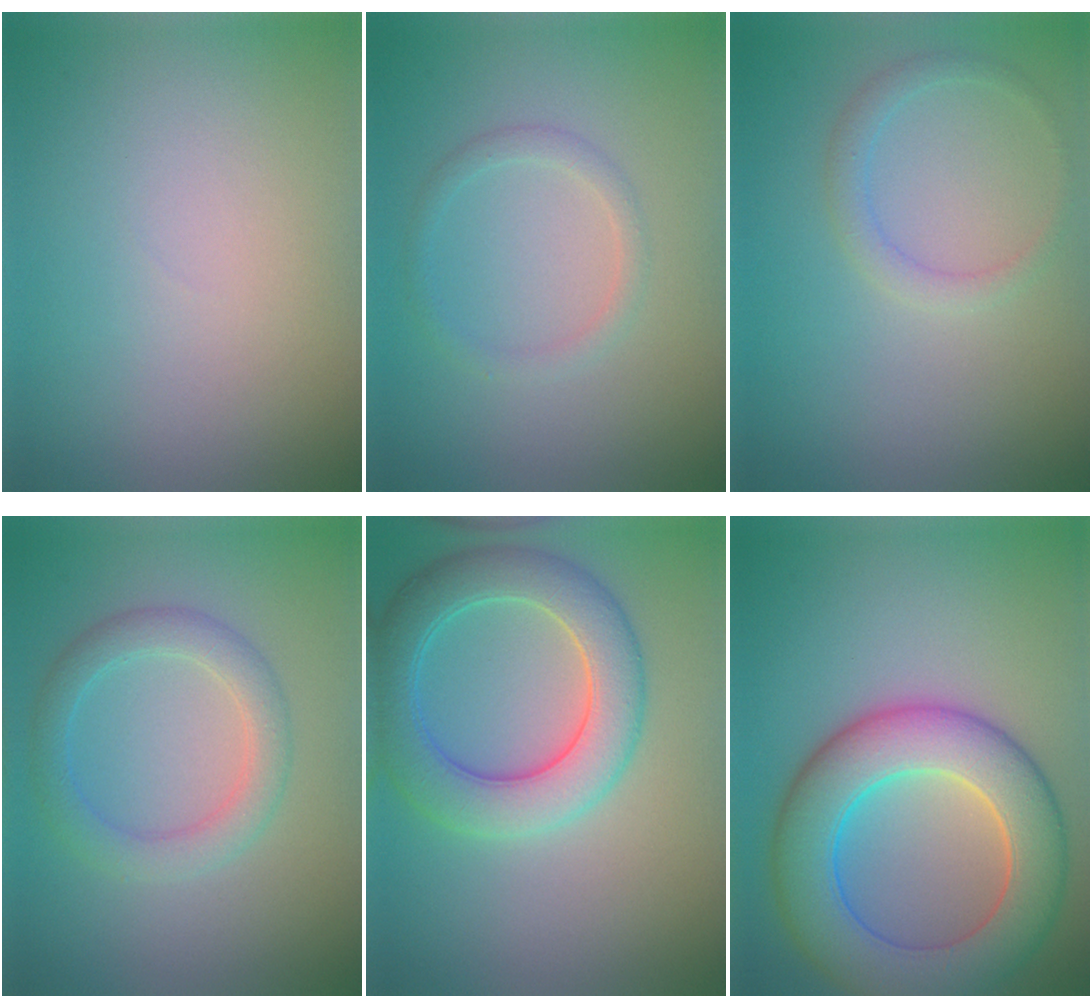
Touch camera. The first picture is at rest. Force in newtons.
{"total": 1.5, "press": 1.5, "slide": 0.1}
{"total": 1.7, "press": 1.7, "slide": 0.1}
{"total": 3.2, "press": 3.2, "slide": 0.2}
{"total": 6.4, "press": 6.4, "slide": 0.3}
{"total": 9.9, "press": 9.9, "slide": 0.4}